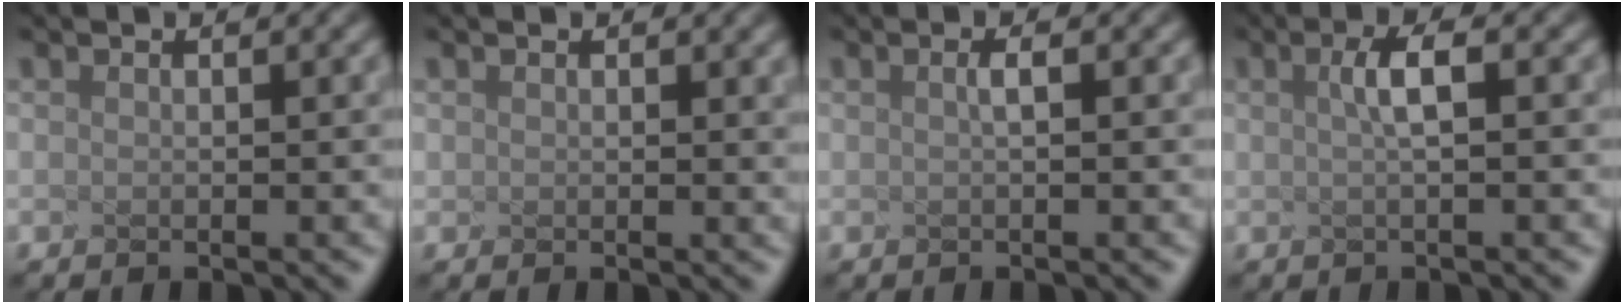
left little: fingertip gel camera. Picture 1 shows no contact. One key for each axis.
{"total": 0.7, "fx": 0.5, "fy": -0.3, "fz": -0.2, "tx": -0.006, "ty": -0.004, "tz": 0.029}
{"total": 1.3, "fx": -1.1, "fy": -0.7, "fz": 0.0, "tx": -0.025, "ty": -0.006, "tz": 0.012}
{"total": 1.7, "fx": -1.0, "fy": -0.5, "fz": 1.2, "tx": -0.045, "ty": -0.002, "tz": 0.018}